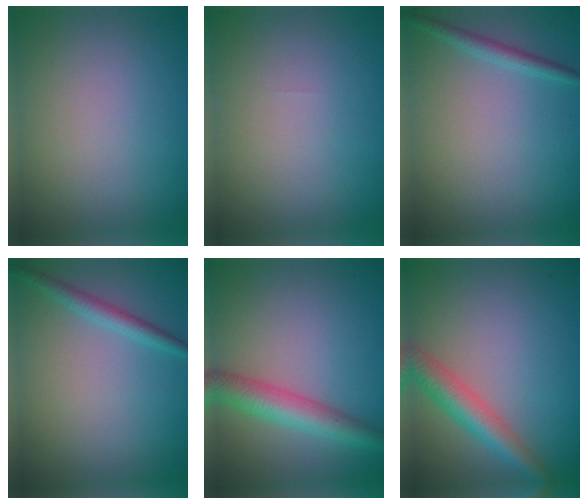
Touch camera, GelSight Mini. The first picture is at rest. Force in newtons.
{"total": 0.0}
{"total": 1.6, "press": 1.6, "slide": 0.1}
{"total": 1.9, "press": 1.9, "slide": 0.1}
{"total": 4.7, "press": 4.7, "slide": 0.2}
{"total": 4.4, "press": 4.4, "slide": 0.1}